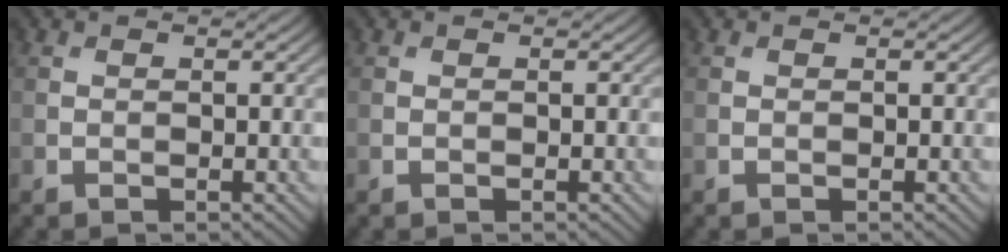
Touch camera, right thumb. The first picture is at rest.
{"total": 0.0}
{"total": 0.0}